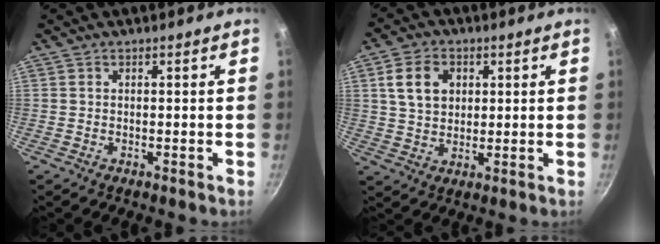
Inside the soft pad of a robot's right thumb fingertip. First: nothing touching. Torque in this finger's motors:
{"motor_torque": [-0.13, 0.35, 0.22, 0.00, 0.06]}